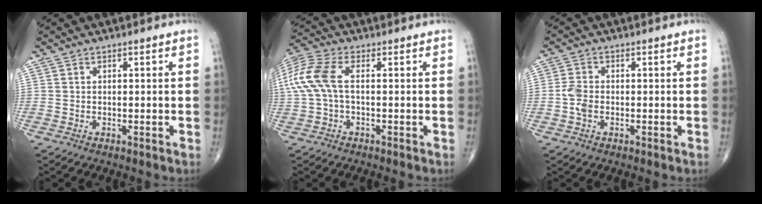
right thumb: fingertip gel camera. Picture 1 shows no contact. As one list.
[{"total": 10.2, "force": [0.8, 5.1, 8.8], "torque": [-0.225, 0.024, 0.013]}, {"total": 3.1, "force": [-0.7, 2.0, 2.2], "torque": [-0.049, 0.006, -0.020]}]